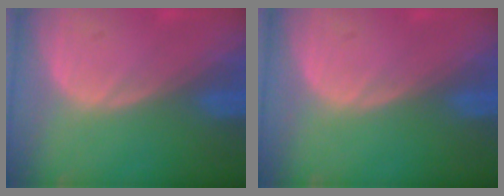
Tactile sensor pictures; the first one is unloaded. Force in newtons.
{"total": 0.0}